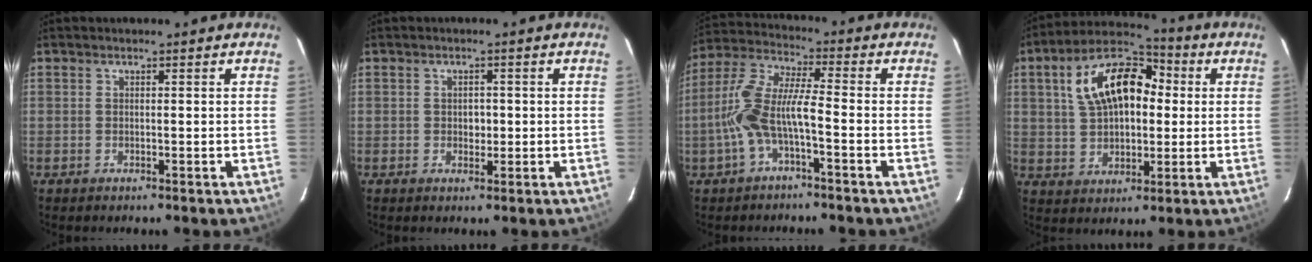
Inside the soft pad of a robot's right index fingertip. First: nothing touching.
{"total": 1.8, "force": [-0.1, 1.6, 0.9], "torque": [-0.012, 0.002, -0.002]}
{"total": 9.9, "force": [-3.3, 2.3, 9.0], "torque": [-0.203, 0.011, -0.064]}
{"total": 15.7, "force": [3.5, 9.2, 12.2], "torque": [-0.232, 0.039, 0.056]}